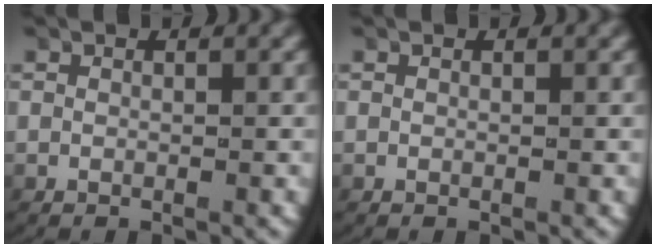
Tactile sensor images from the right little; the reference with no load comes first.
{"total": 0.0}